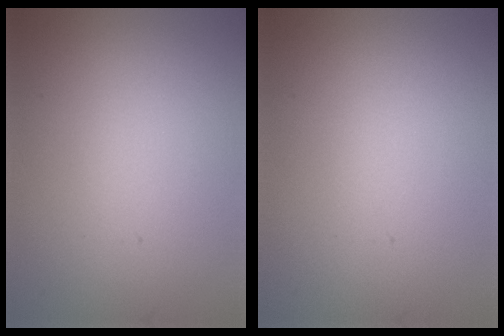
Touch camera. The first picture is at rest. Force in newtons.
{"total": 0.0}